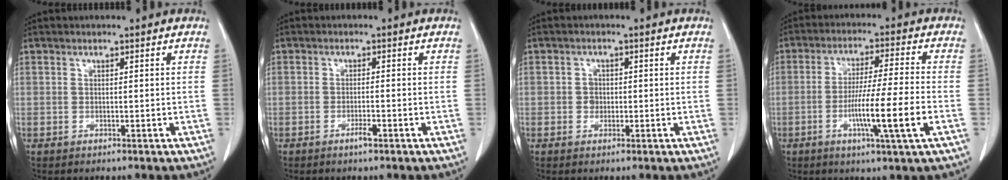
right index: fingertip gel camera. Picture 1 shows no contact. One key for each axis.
{"total": 1.6, "fx": -1.0, "fy": 0.1, "fz": 1.3, "tx": -0.021, "ty": 0.000, "tz": -0.015}
{"total": 1.5, "fx": -0.1, "fy": 1.4, "fz": 0.6, "tx": -0.002, "ty": 0.007, "tz": 0.001}
{"total": 10.7, "fx": -3.3, "fy": -1.0, "fz": 10.2, "tx": -0.182, "ty": -0.012, "tz": -0.058}